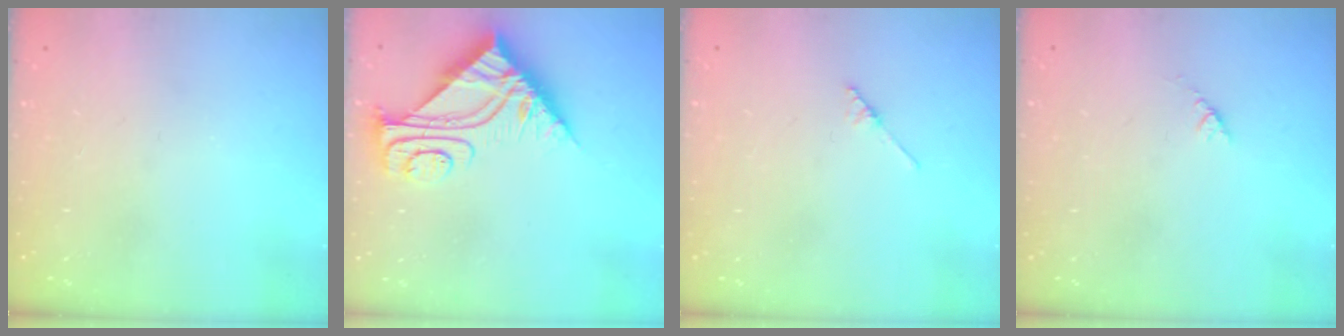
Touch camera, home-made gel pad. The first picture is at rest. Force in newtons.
{"total": 9.3, "press": 9.2, "slide": 0.9}
{"total": 2.1, "press": 2.1, "slide": 0.1}
{"total": 2.7, "press": 2.6, "slide": 0.4}